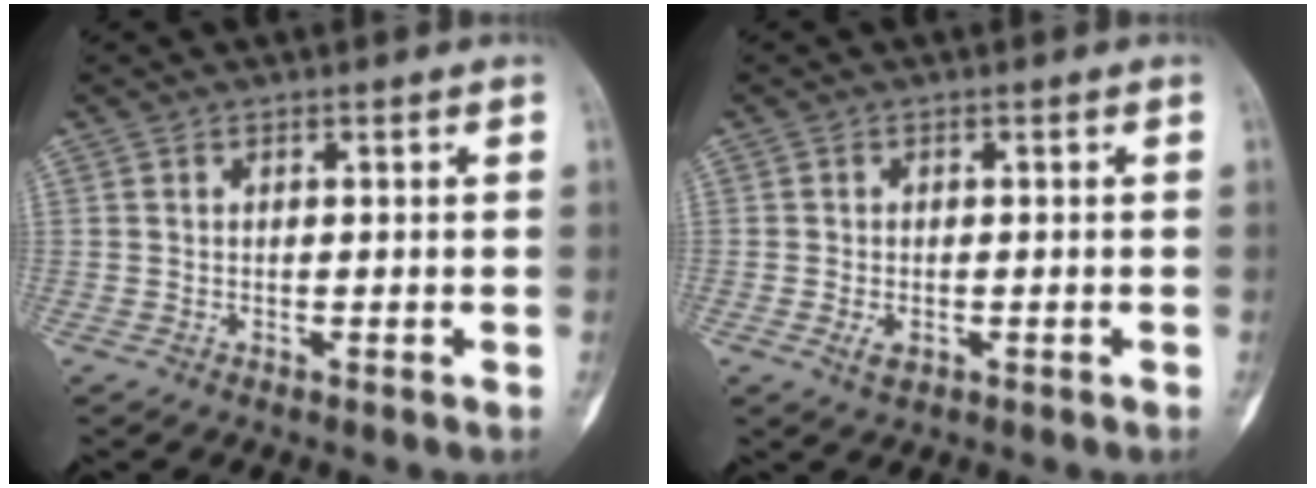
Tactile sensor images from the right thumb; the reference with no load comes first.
{"total": 2.2, "force": [-0.8, 1.4, 1.6], "torque": [-0.027, 0.001, -0.011]}